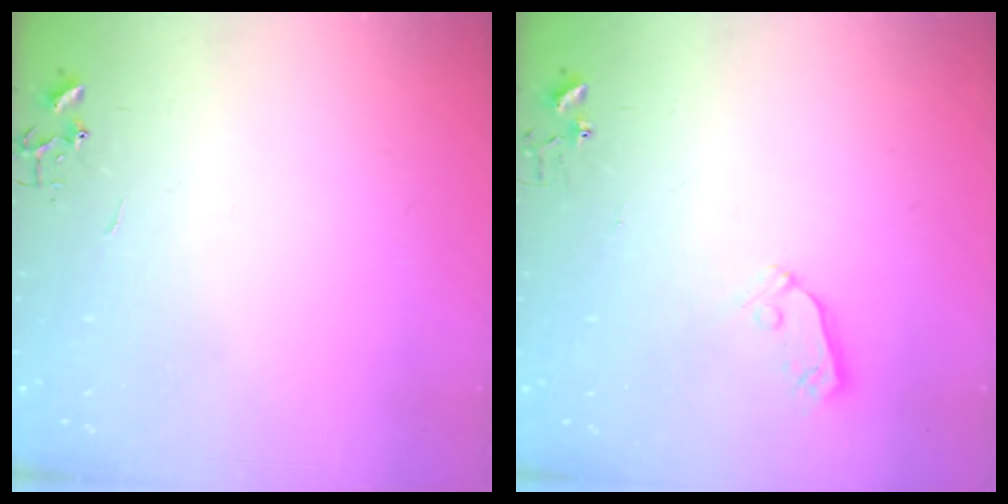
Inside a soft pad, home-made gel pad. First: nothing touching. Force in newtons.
{"total": 5.9, "press": 5.8, "slide": 1.0}